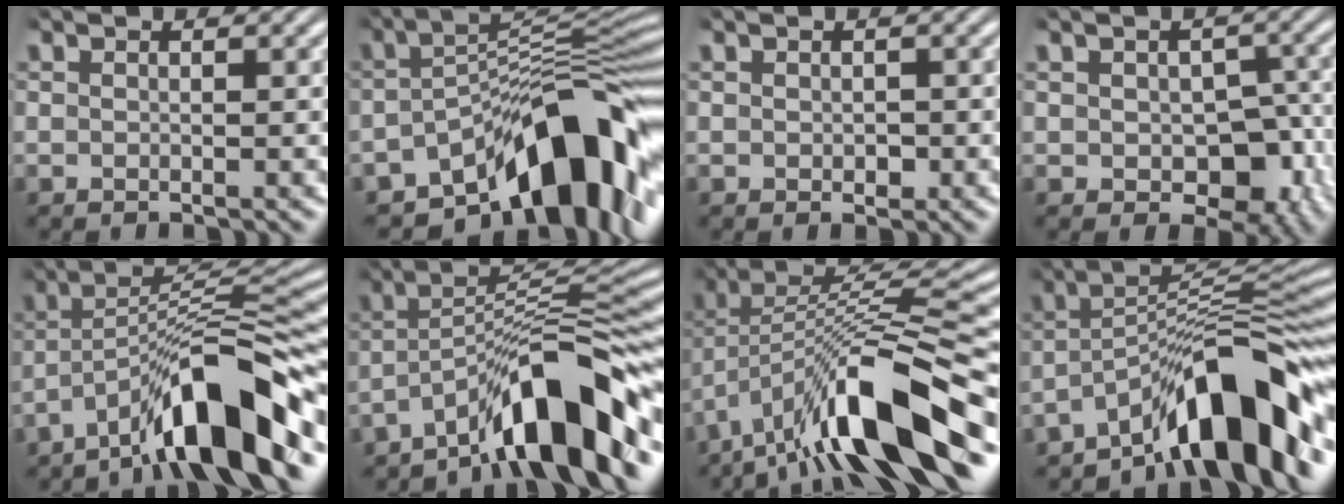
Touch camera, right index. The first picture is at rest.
{"total": 12.1, "force": [-5.4, 4.7, 9.8], "torque": [-0.136, -0.008, -0.073]}
{"total": 0.6, "force": [-0.2, 0.4, 0.4], "torque": [-0.009, -0.009, 0.002]}
{"total": 5.0, "force": [-1.6, 3.5, 3.1], "torque": [-0.046, -0.027, -0.009]}
{"total": 8.8, "force": [-3.5, 1.8, 7.8], "torque": [-0.116, 0.004, -0.051]}
{"total": 9.5, "force": [-4.1, 2.4, 8.2], "torque": [-0.123, 0.000, -0.060]}
{"total": 8.5, "force": [-2.5, 3.0, 7.6], "torque": [-0.133, -0.010, -0.028]}
{"total": 10.8, "force": [-4.8, 3.6, 9.1], "torque": [-0.137, -0.009, -0.064]}